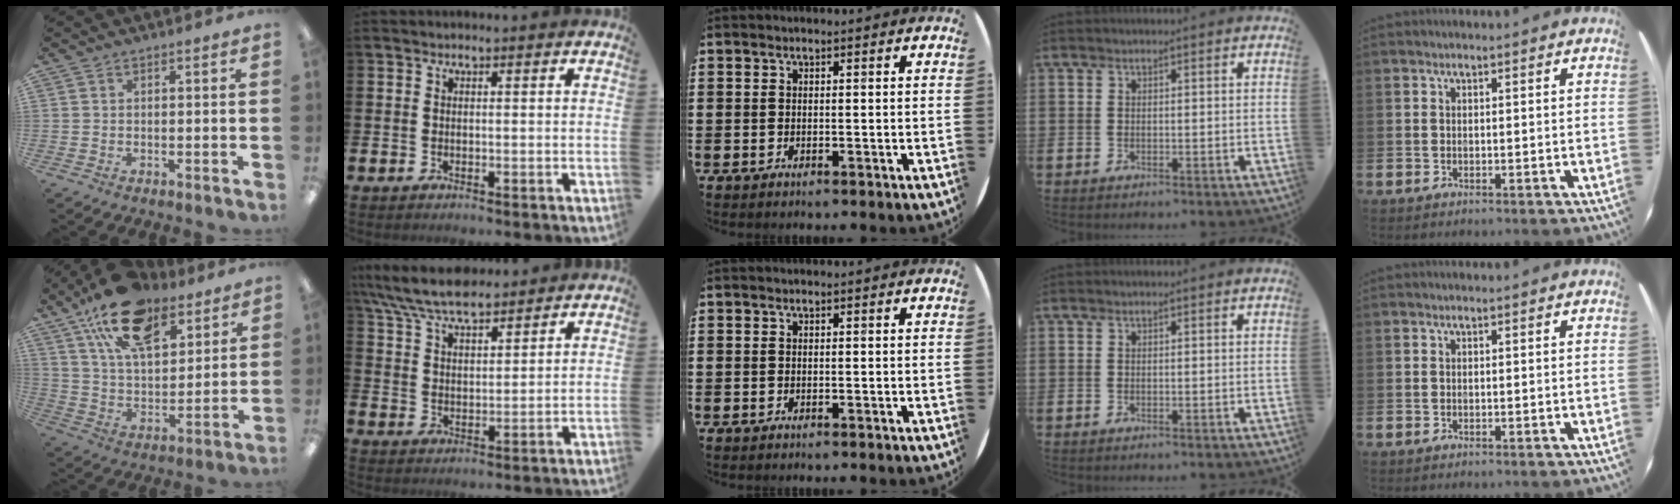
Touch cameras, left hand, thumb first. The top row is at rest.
{"thumb": {"total": 19.2, "force": [12.6, 9.3, 11.1], "torque": [-0.186, -0.055, 0.223]}, "index": {"total": 7.8, "force": [7.3, 1.4, 2.3], "torque": [-0.073, -0.030, 0.134]}}